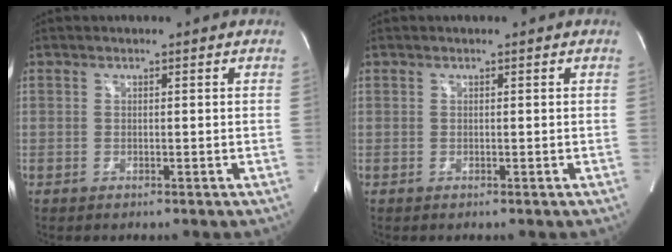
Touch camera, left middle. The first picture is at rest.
{"total": 0.0}